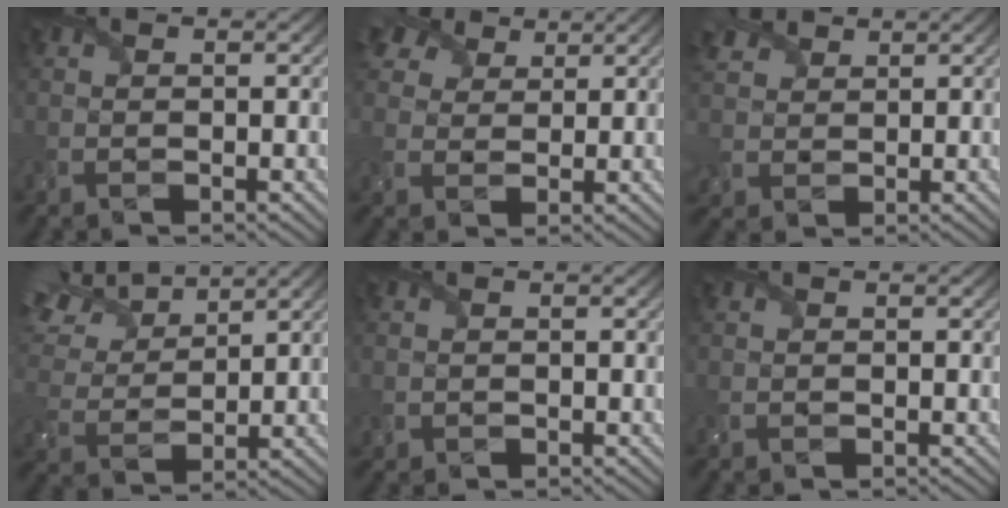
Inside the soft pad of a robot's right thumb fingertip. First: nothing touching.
{"total": 6.3, "force": [4.2, 3.9, 2.5], "torque": [-0.066, 0.015, 0.073]}
{"total": 4.7, "force": [2.9, 3.4, 1.6], "torque": [-0.058, 0.011, 0.054]}
{"total": 11.9, "force": [8.5, 4.8, 6.9], "torque": [-0.196, 0.040, 0.146]}
{"total": 0.6, "force": [-0.1, 0.6, 0.1], "torque": [-0.004, -0.005, -0.001]}
{"total": 0.0}